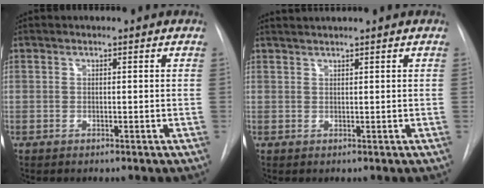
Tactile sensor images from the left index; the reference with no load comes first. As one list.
[{"total": 1.8, "force": [1.6, -0.5, 0.5], "torque": [-0.009, 0.012, 0.036]}]